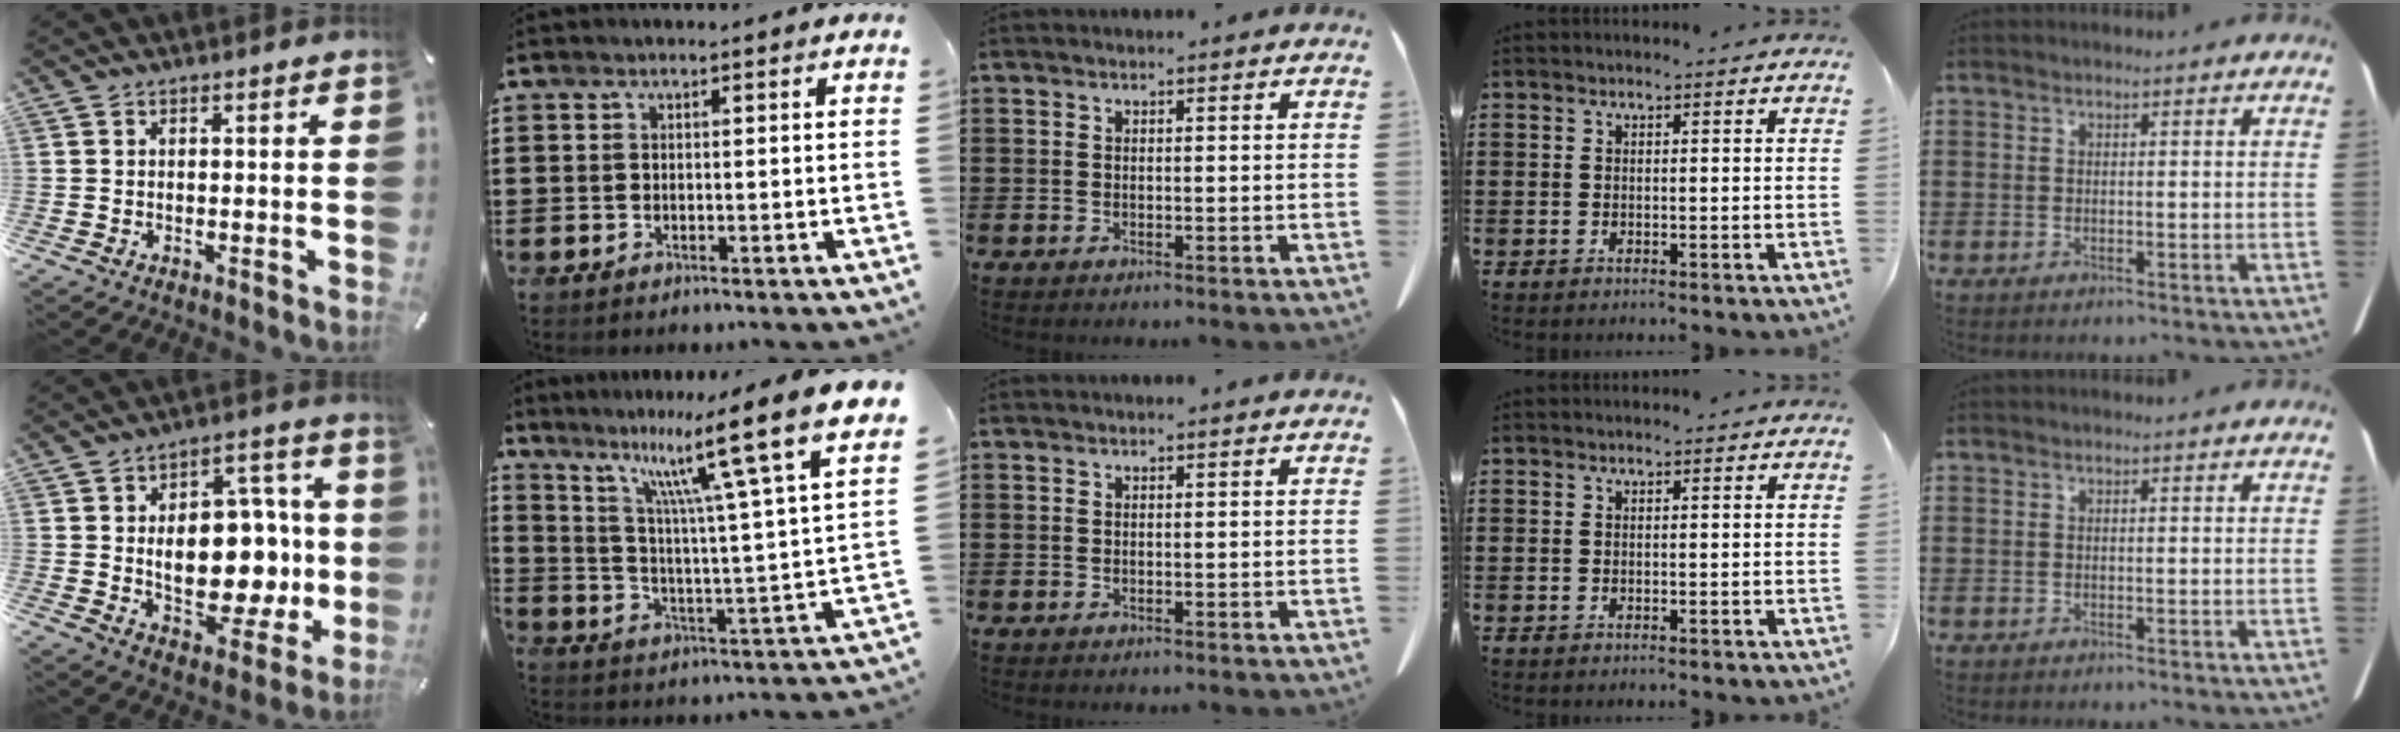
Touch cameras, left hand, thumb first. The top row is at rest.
{"thumb": {"total": 17.4, "force": [0.1, 11.3, 13.3], "torque": [-0.180, -0.004, 0.007]}, "index": {"total": 13.7, "force": [9.8, 0.6, 9.5], "torque": [-0.184, -0.072, 0.151]}}